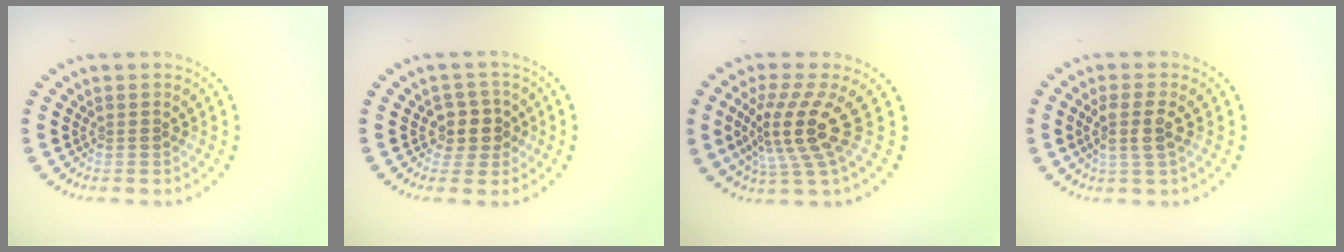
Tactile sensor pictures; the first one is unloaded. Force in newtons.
{"total": 2.5, "press": 2.2, "slide": 1.1}
{"total": 5.1, "press": 3.7, "slide": 3.5}
{"total": 2.7, "press": 2.3, "slide": 1.5}